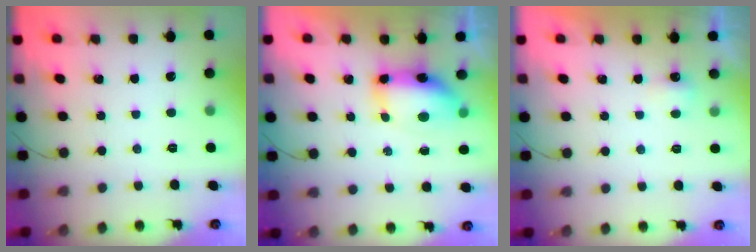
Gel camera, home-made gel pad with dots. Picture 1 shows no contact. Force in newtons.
{"total": 9.1, "press": 9.0, "slide": 1.8}
{"total": 2.3, "press": 2.2, "slide": 0.6}